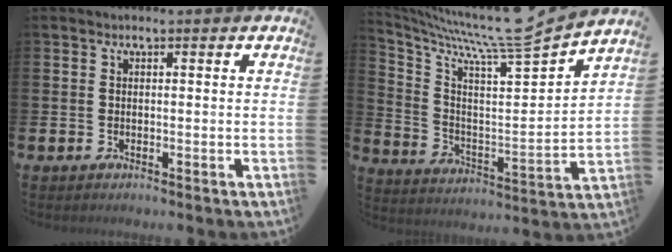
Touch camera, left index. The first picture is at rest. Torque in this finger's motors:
{"motor_torque": [0.83, -1.31, 0.13, 0.12]}